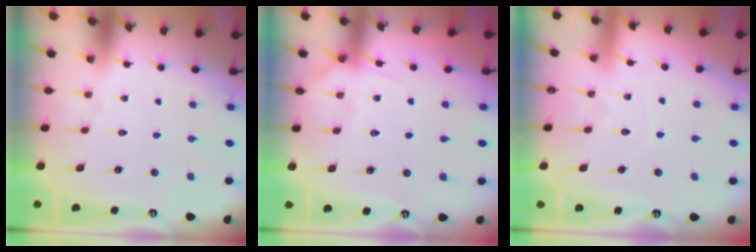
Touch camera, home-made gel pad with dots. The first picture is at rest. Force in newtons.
{"total": 5.5, "press": 5.5, "slide": 0.5}
{"total": 4.4, "press": 4.4, "slide": 0.4}